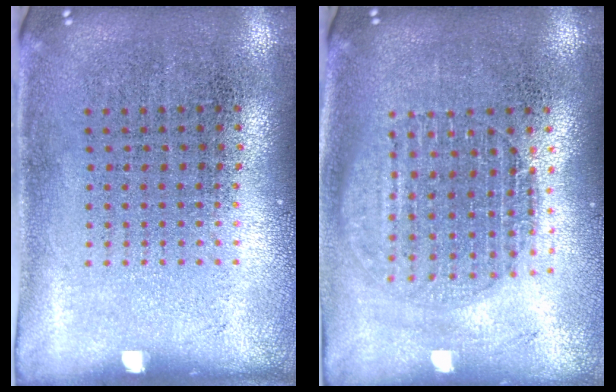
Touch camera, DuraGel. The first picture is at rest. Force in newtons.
{"total": 1.6, "press": 1.5, "slide": 0.7}